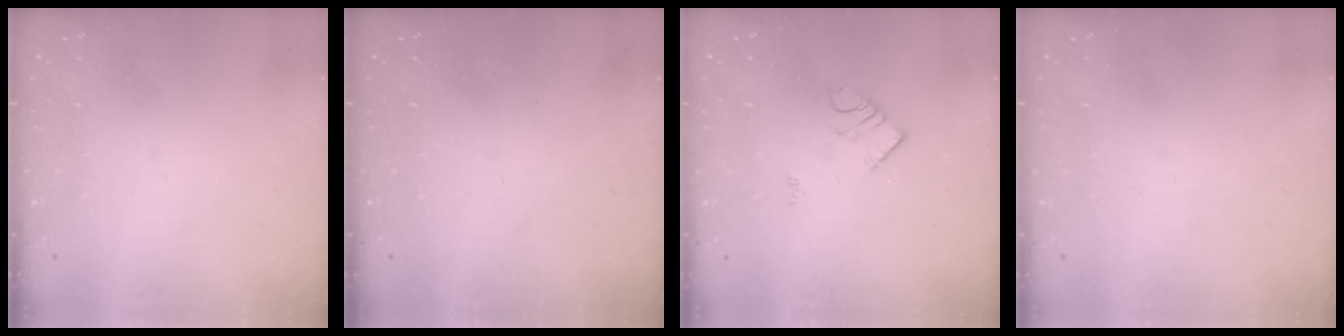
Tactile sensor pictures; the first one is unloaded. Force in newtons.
{"total": 0.0}
{"total": 4.7, "press": 4.7, "slide": 0.1}
{"total": 1.8, "press": 1.8, "slide": 0.1}